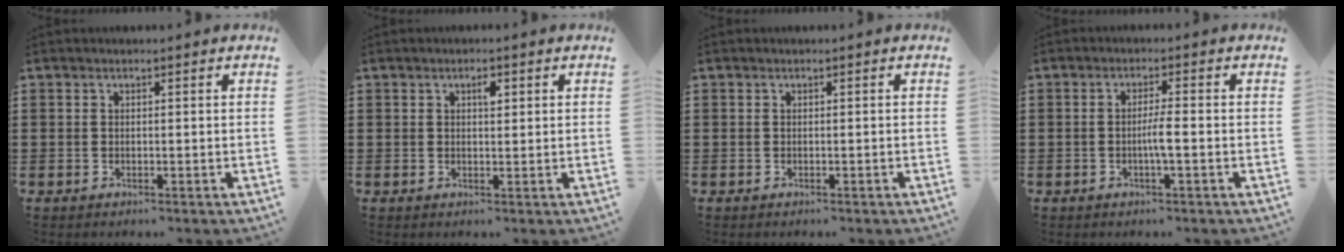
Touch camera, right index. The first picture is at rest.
{"total": 1.6, "force": [0.7, 0.7, 1.3], "torque": [-0.019, 0.004, 0.009]}
{"total": 0.0}
{"total": 2.9, "force": [-0.7, 0.1, 2.8], "torque": [-0.051, -0.002, -0.014]}